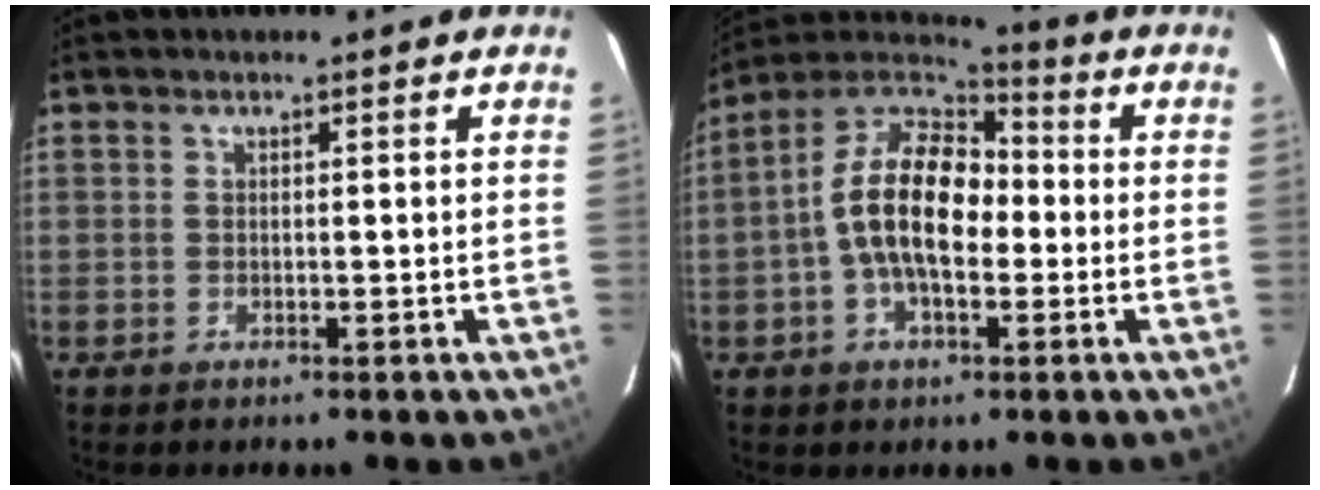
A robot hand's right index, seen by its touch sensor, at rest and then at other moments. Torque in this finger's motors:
{"motor_torque": [1.51, 0.15, 1.05, 0.21]}